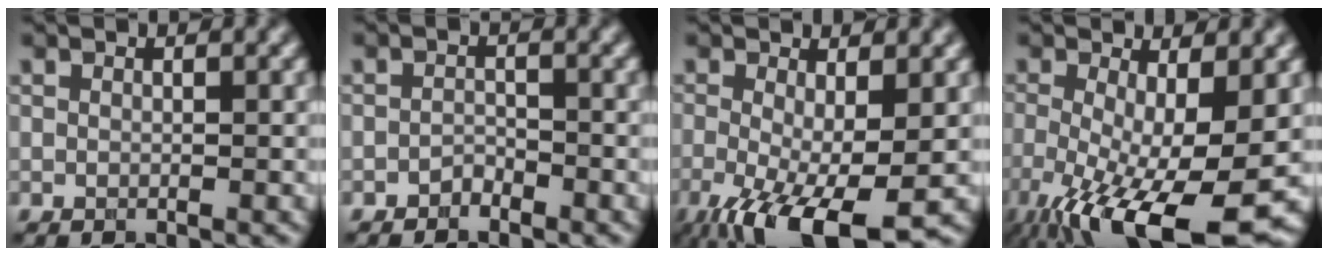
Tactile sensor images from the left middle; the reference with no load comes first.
{"total": 1.1, "force": [-0.9, 0.5, 0.3], "torque": [-0.004, 0.004, -0.018]}
{"total": 9.0, "force": [-3.5, 3.4, 7.6], "torque": [-0.153, -0.027, -0.052]}
{"total": 12.6, "force": [-4.9, 4.2, 10.8], "torque": [-0.194, -0.042, -0.077]}